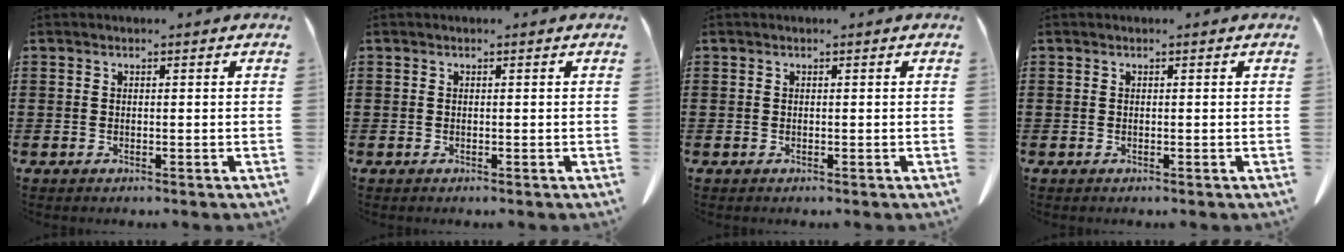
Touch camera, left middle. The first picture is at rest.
{"total": 0.0}
{"total": 0.0}
{"total": 0.0}